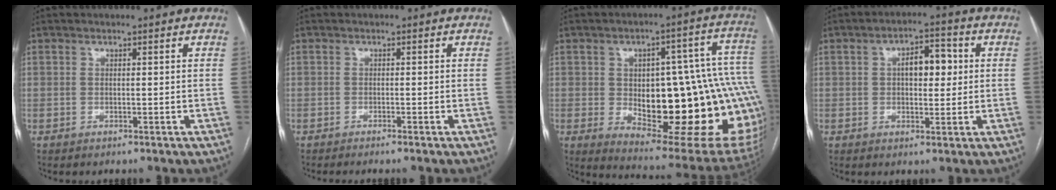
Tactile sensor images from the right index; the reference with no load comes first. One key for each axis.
{"total": 1.9, "fx": -1.5, "fy": -0.5, "fz": 1.0, "tx": -0.014, "ty": 0.003, "tz": -0.022}
{"total": 30.0, "fx": -3.4, "fy": 9.8, "fz": 28.1, "tx": -0.301, "ty": 0.026, "tz": -0.020}
{"total": 6.2, "fx": 1.0, "fy": 2.9, "fz": 5.4, "tx": -0.084, "ty": 0.019, "tz": 0.014}